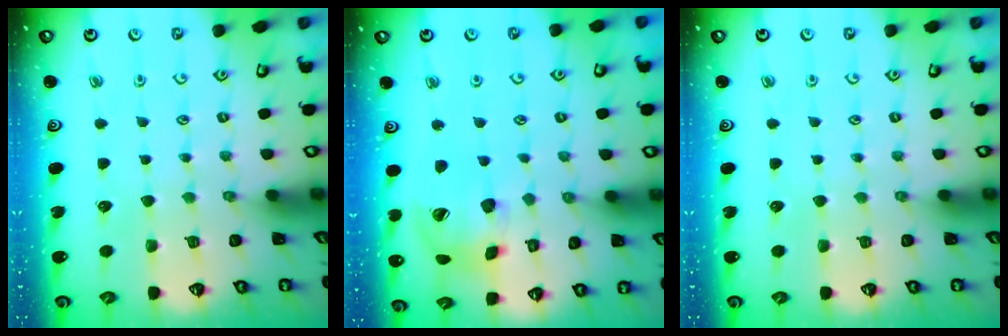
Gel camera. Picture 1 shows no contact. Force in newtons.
{"total": 15.6, "press": 15.4, "slide": 2.5}
{"total": 0.0}